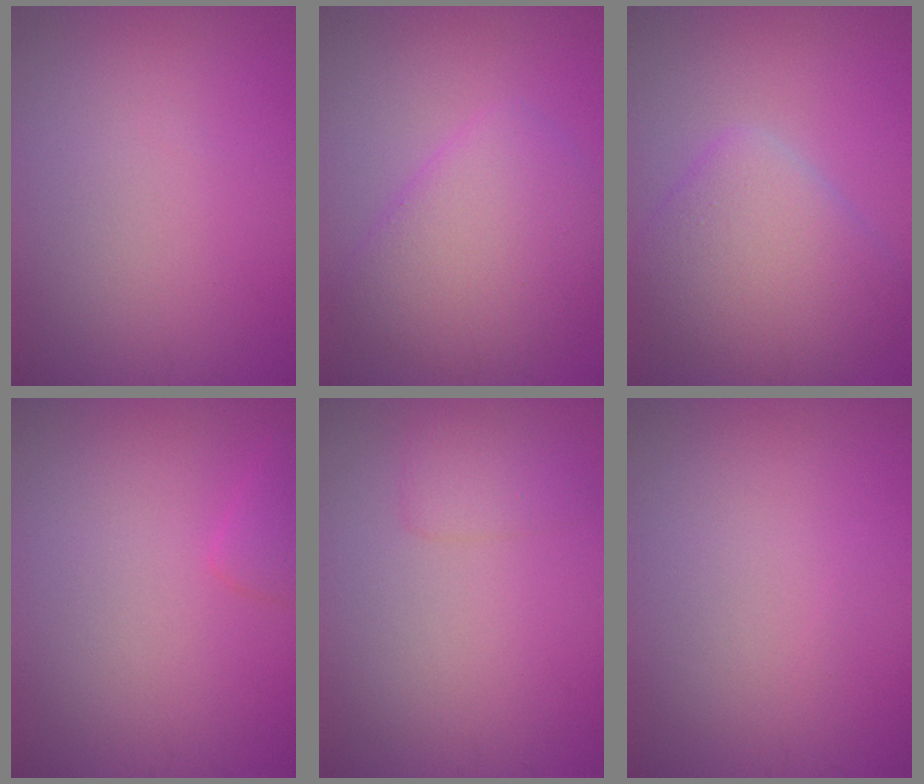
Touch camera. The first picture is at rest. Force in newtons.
{"total": 5.8, "press": 5.8, "slide": 0.4}
{"total": 5.9, "press": 5.9, "slide": 0.4}
{"total": 1.4, "press": 1.4, "slide": 0.1}
{"total": 1.7, "press": 1.7, "slide": 0.1}
{"total": 0.0}